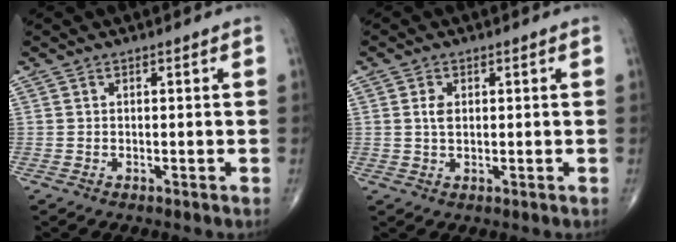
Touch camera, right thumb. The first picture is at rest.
{"total": 2.5, "force": [0.5, 1.5, 1.9], "torque": [-0.035, 0.000, 0.010]}